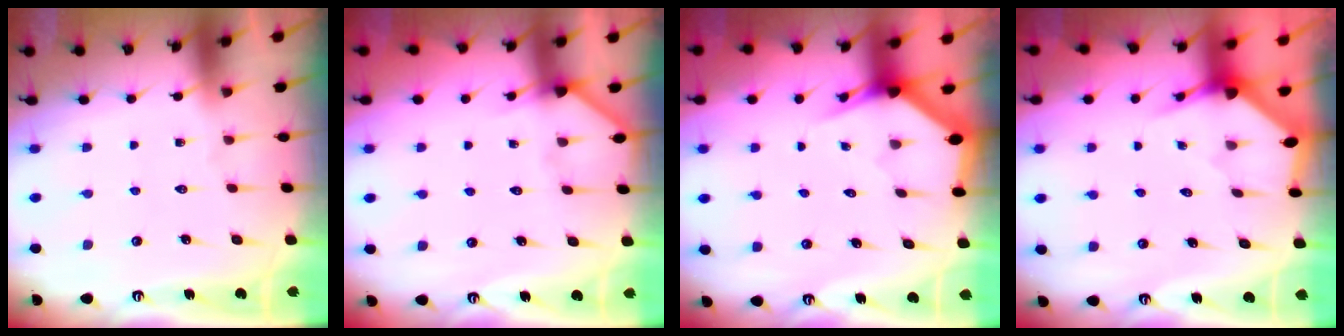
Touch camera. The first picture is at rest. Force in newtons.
{"total": 4.3, "press": 4.3, "slide": 0.3}
{"total": 3.1, "press": 3.1, "slide": 0.0}
{"total": 3.2, "press": 3.2, "slide": 0.3}